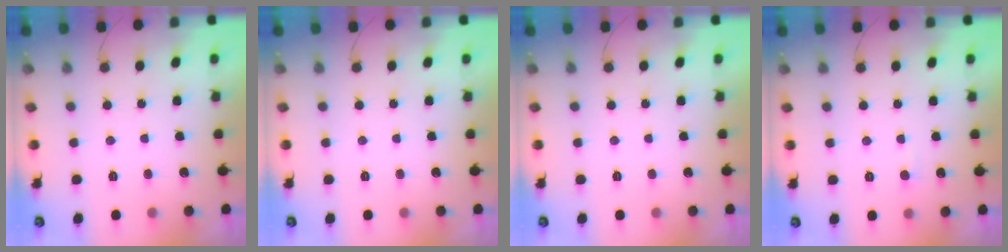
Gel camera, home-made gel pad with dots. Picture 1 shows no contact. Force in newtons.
{"total": 0.0}
{"total": 0.0}
{"total": 3.1, "press": 3.1, "slide": 0.3}